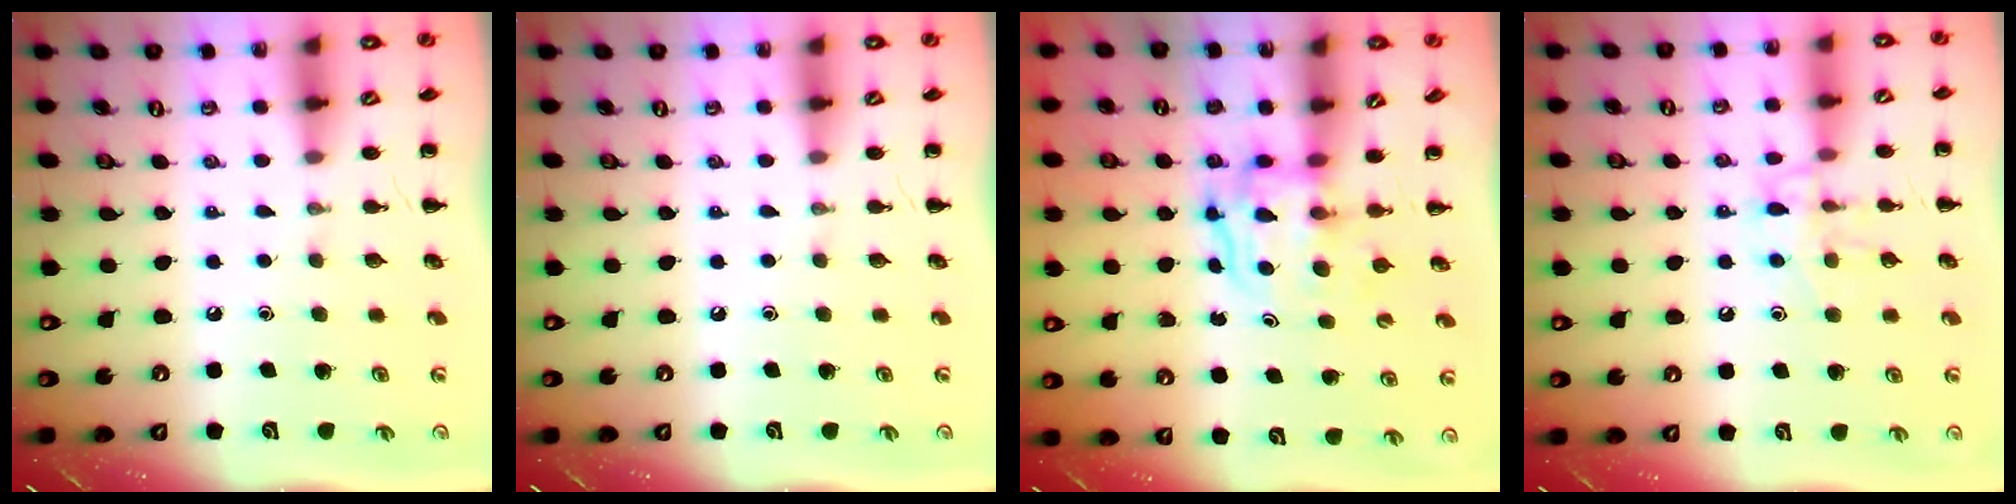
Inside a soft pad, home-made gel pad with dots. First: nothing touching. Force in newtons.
{"total": 0.0}
{"total": 3.6, "press": 3.5, "slide": 0.3}
{"total": 10.0, "press": 10.0, "slide": 0.9}